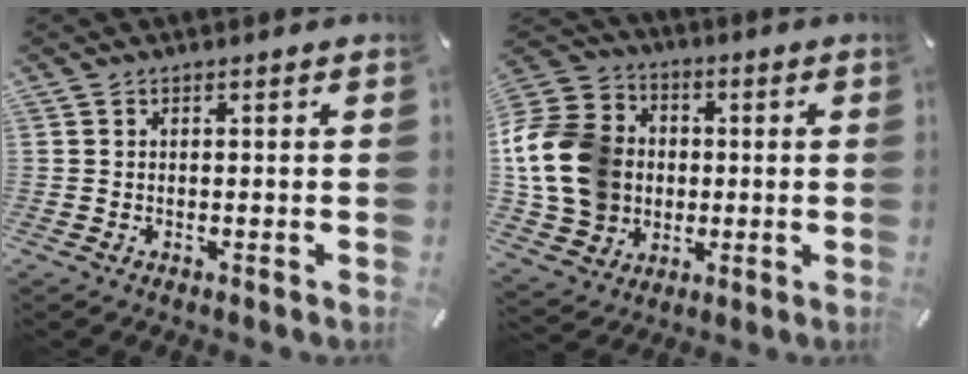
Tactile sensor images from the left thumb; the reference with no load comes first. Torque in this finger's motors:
{"motor_torque": [1.56, 2.94, 1.73, 0.13, 0.19]}